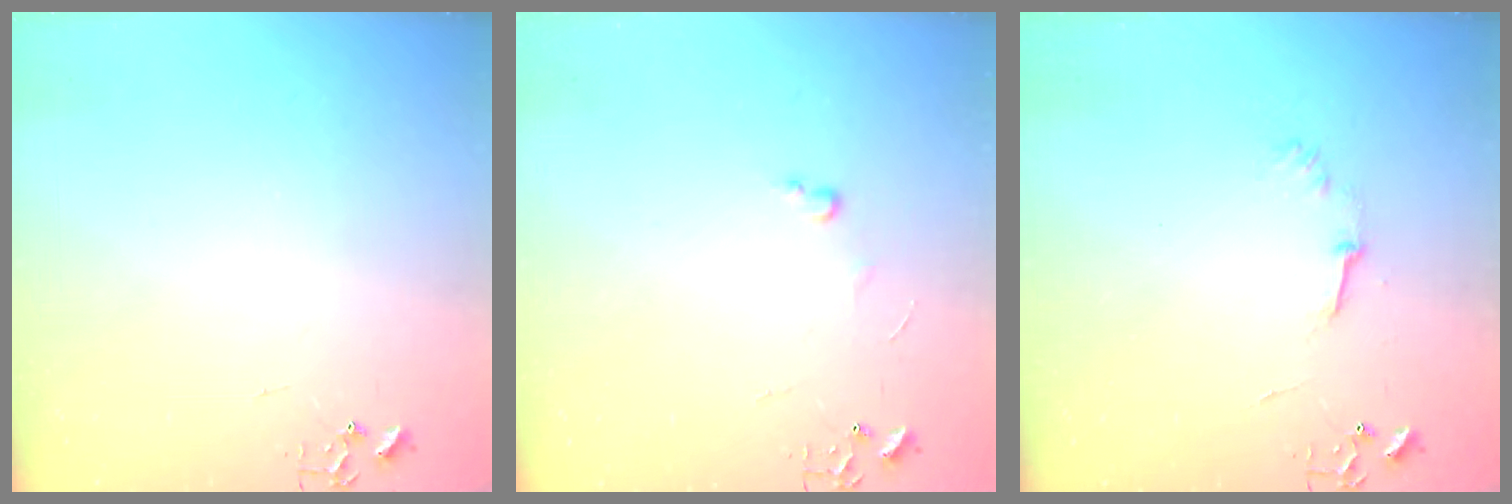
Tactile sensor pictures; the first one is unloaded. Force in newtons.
{"total": 3.4, "press": 3.4, "slide": 0.5}
{"total": 5.0, "press": 4.9, "slide": 0.6}